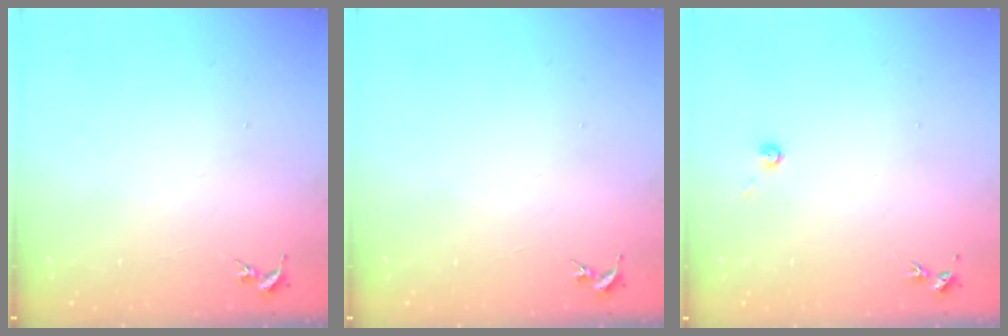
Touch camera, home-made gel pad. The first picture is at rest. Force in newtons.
{"total": 0.0}
{"total": 3.9, "press": 3.9, "slide": 0.5}